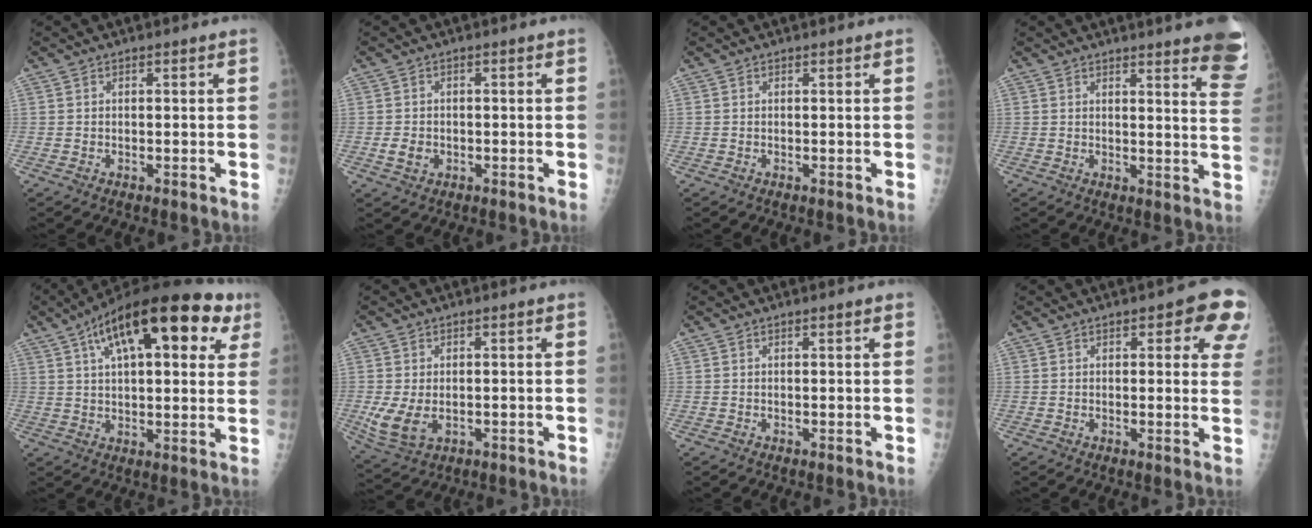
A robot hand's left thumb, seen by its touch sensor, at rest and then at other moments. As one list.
[{"total": 3.1, "force": [-0.9, 2.4, 1.7], "torque": [-0.026, 0.005, -0.011]}, {"total": 0.0}, {"total": 13.1, "force": [10.1, 1.9, 8.2], "torque": [-0.067, -0.064, 0.098]}, {"total": 25.1, "force": [11.3, 10.5, 19.8], "torque": [-0.277, 0.019, 0.165]}, {"total": 6.9, "force": [-1.1, 4.3, 5.3], "torque": [-0.111, -0.006, -0.009]}, {"total": 1.2, "force": [0.7, 0.2, 0.9], "torque": [-0.013, 0.001, 0.008]}, {"total": 9.5, "force": [4.4, 3.7, 7.6], "torque": [-0.046, -0.011, 0.043]}]